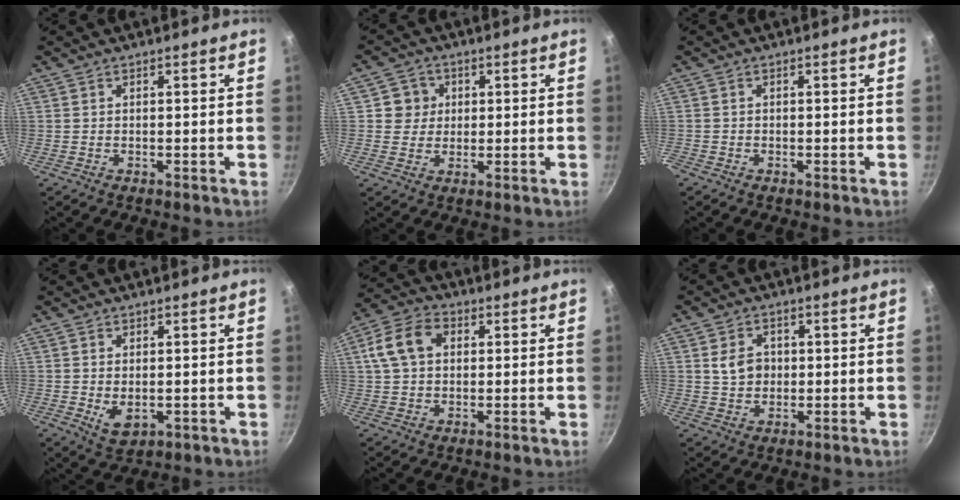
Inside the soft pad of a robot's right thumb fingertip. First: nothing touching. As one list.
[{"total": 4.9, "force": [1.0, 4.7, 0.9], "torque": [0.027, 0.005, 0.009]}, {"total": 0.7, "force": [-0.5, 0.4, 0.1], "torque": [-0.003, 0.001, -0.015]}, {"total": 4.8, "force": [-0.5, 3.1, 3.7], "torque": [-0.061, -0.014, 0.000]}, {"total": 9.6, "force": [2.1, 7.0, 6.3], "torque": [-0.102, 0.019, 0.024]}, {"total": 5.6, "force": [0.7, 4.5, 3.1], "torque": [-0.036, 0.004, 0.011]}]